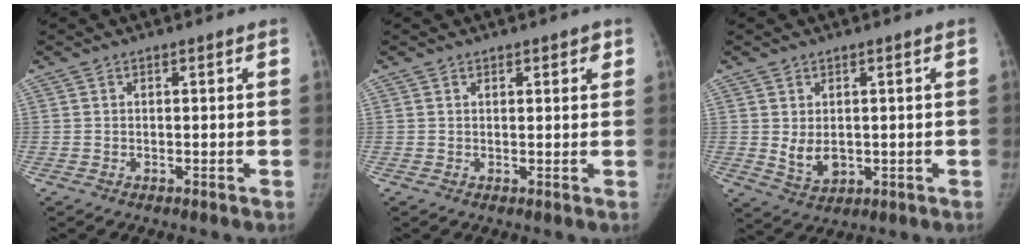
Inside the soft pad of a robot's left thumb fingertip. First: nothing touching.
{"total": 2.1, "force": [1.3, 0.9, 1.4], "torque": [-0.008, -0.006, 0.017]}
{"total": 4.7, "force": [0.3, 3.2, 3.5], "torque": [-0.047, -0.014, 0.020]}